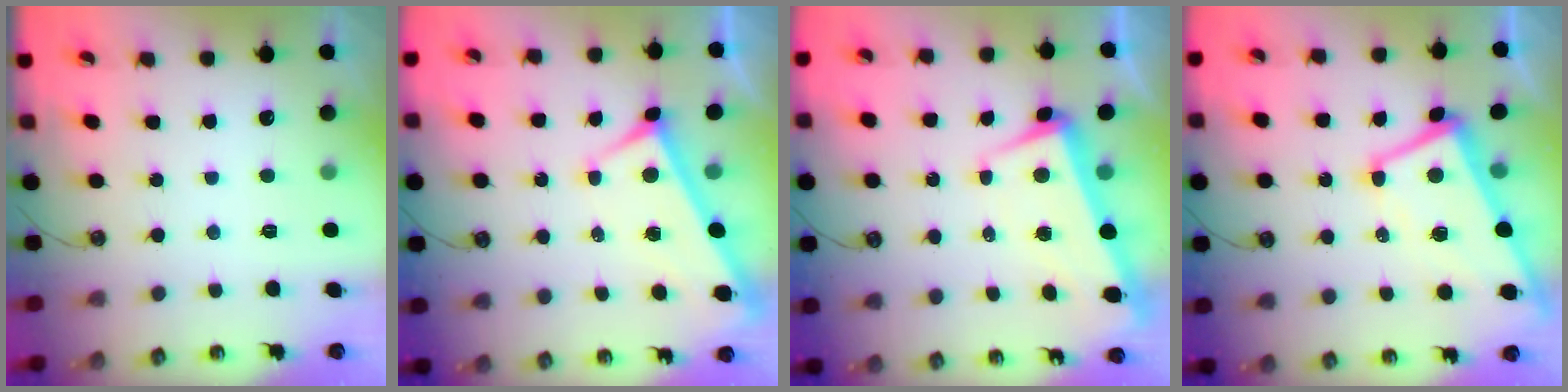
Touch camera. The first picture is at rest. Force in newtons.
{"total": 2.4, "press": 2.3, "slide": 0.6}
{"total": 2.1, "press": 0.6, "slide": 2.0}
{"total": 2.0, "press": 1.7, "slide": 1.1}